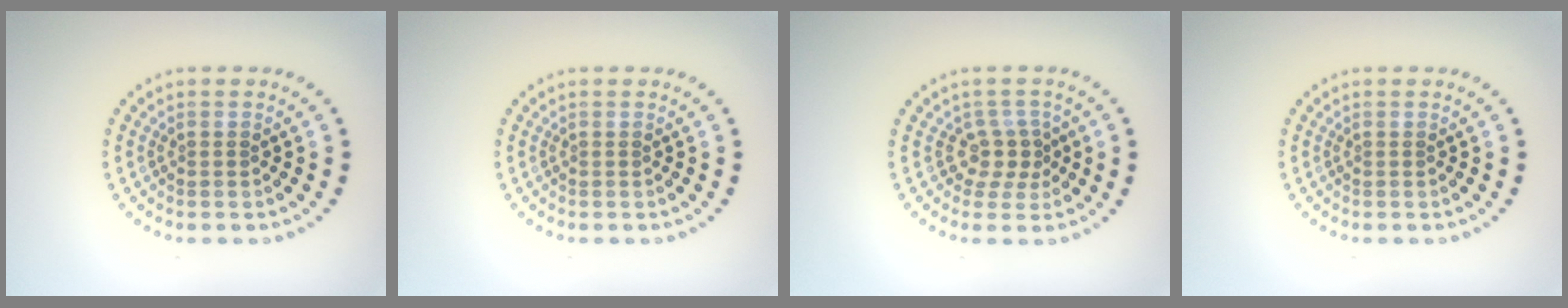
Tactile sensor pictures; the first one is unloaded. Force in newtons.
{"total": 0.0}
{"total": 2.4, "press": 1.8, "slide": 1.6}
{"total": 0.0}